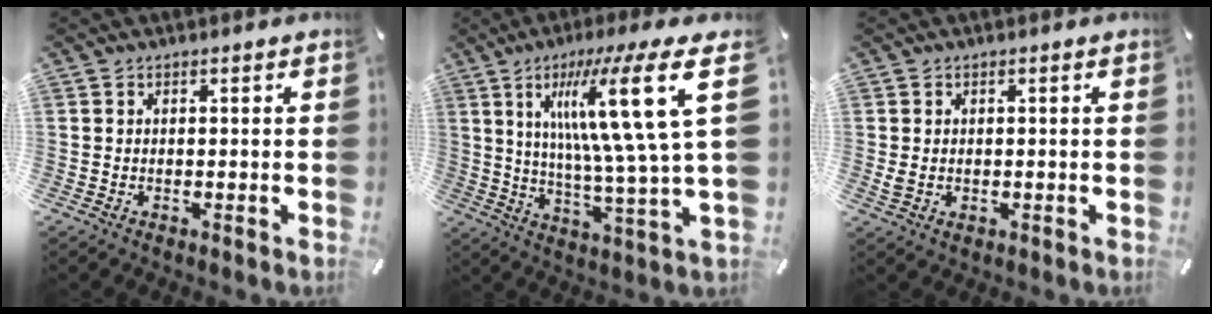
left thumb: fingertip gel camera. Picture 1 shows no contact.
{"total": 24.6, "force": [8.5, 4.3, 22.7], "torque": [-0.390, -0.038, 0.115]}
{"total": 1.8, "force": [0.0, 1.2, 1.2], "torque": [-0.024, 0.003, 0.001]}